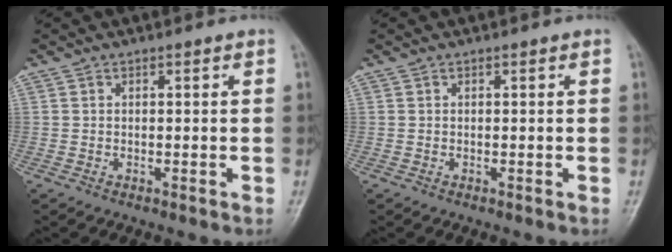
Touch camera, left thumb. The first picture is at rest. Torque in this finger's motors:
{"motor_torque": [0.00, 0.00, -0.01, -0.01, 0.00]}